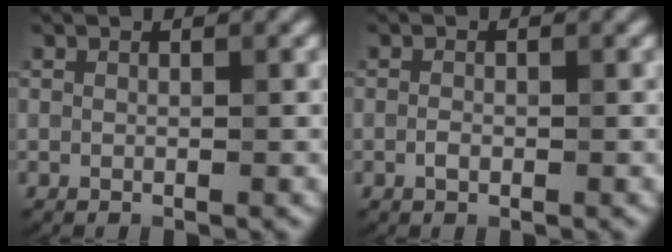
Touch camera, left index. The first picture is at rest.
{"total": 0.9, "force": [-0.3, 0.5, 0.6], "torque": [-0.013, 0.001, -0.008]}